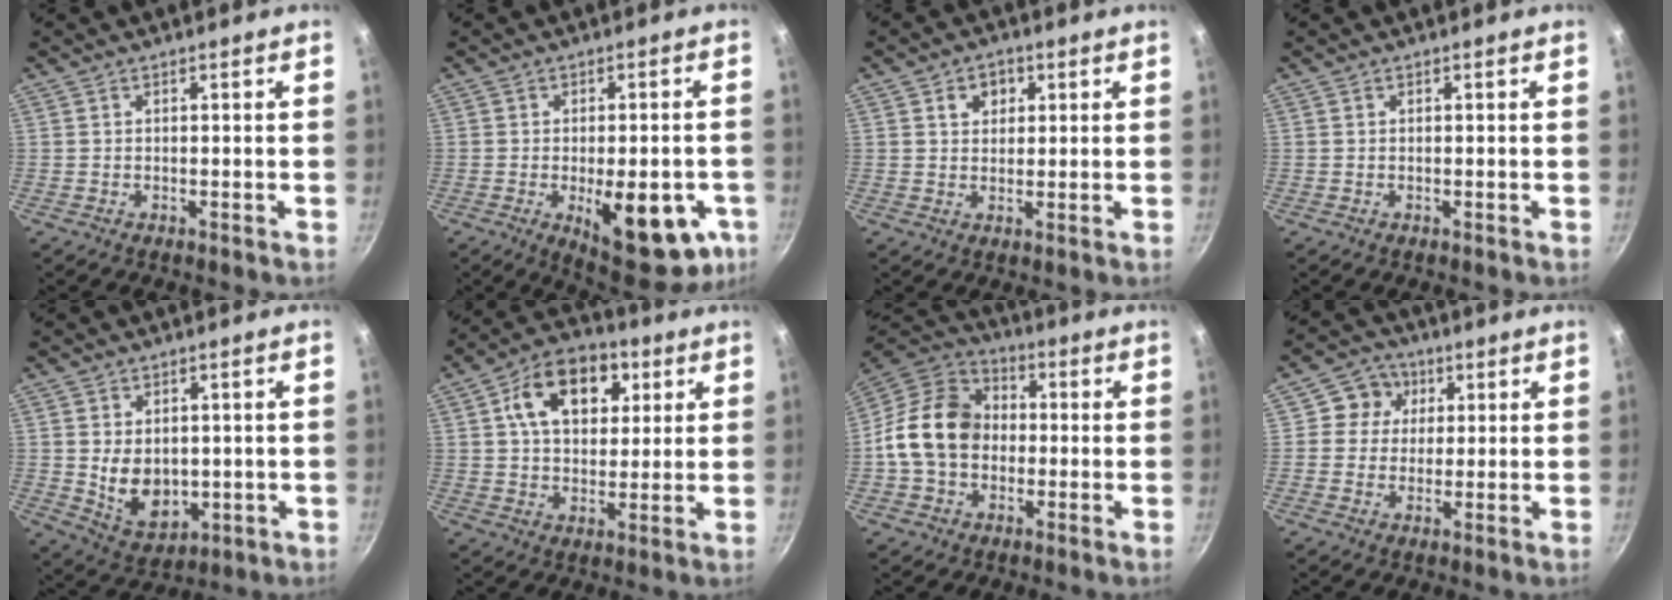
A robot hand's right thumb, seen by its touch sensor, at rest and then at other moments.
{"total": 17.5, "force": [-5.3, 7.4, 14.9], "torque": [-0.151, -0.004, -0.057]}
{"total": 4.1, "force": [1.5, 3.3, 1.9], "torque": [-0.005, 0.001, 0.023]}
{"total": 0.0}
{"total": 9.1, "force": [0.2, 6.6, 6.3], "torque": [-0.085, -0.018, 0.026]}
{"total": 15.0, "force": [5.2, 10.1, 9.8], "torque": [-0.119, 0.002, 0.072]}
{"total": 15.4, "force": [-0.9, 12.1, 9.5], "torque": [-0.137, 0.034, -0.034]}
{"total": 6.3, "force": [1.8, 5.8, 1.6], "torque": [0.012, 0.003, 0.016]}